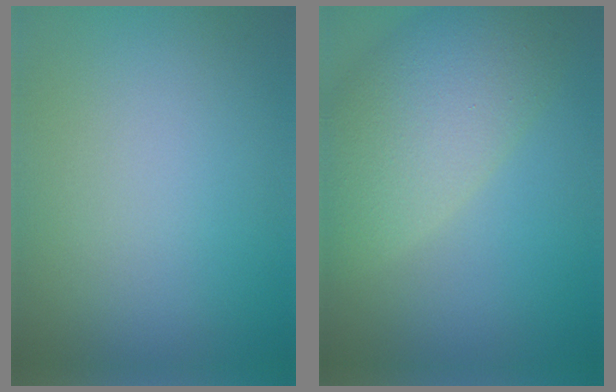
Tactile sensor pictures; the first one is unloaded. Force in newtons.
{"total": 7.9, "press": 7.8, "slide": 0.8}